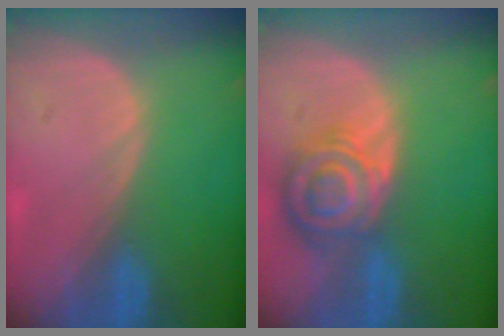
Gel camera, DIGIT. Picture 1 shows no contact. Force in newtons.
{"total": 8.3, "press": 7.2, "slide": 4.1}